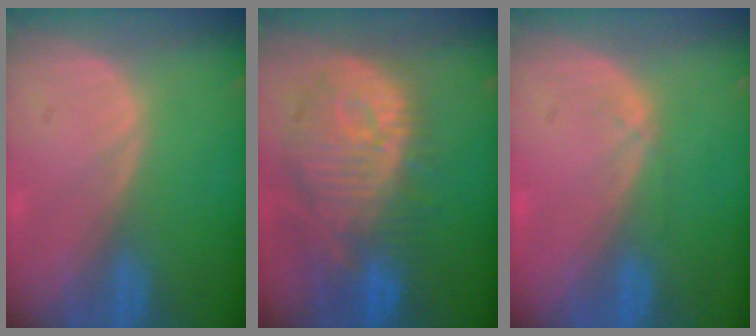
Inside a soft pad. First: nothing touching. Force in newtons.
{"total": 12.8, "press": 11.3, "slide": 5.8}
{"total": 0.9, "press": 0.8, "slide": 0.2}